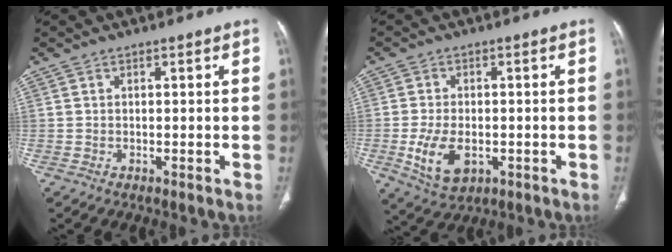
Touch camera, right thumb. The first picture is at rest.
{"total": 8.3, "force": [-2.1, 5.0, 6.3], "torque": [-0.116, -0.003, -0.027]}